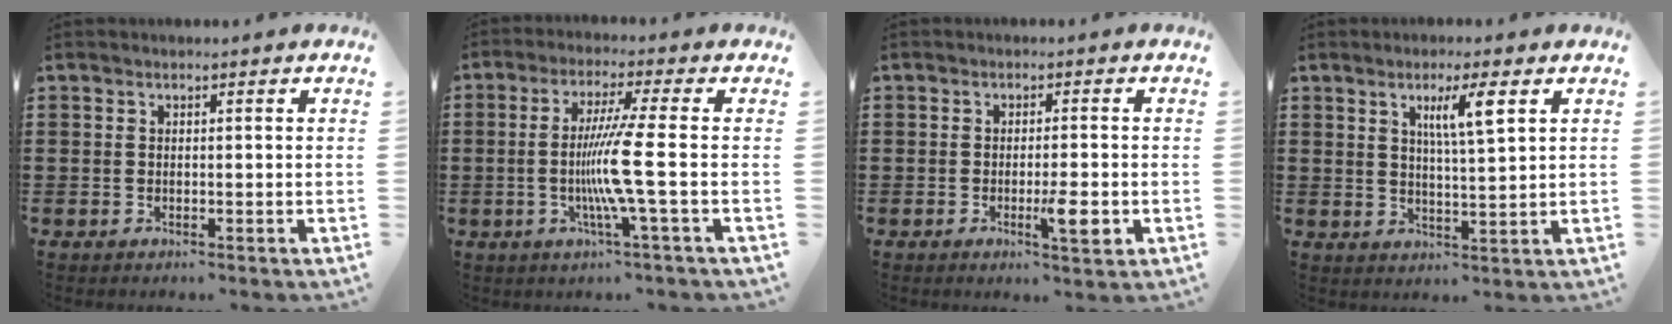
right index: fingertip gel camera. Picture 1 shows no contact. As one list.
[{"total": 8.9, "force": [-1.4, -1.0, 8.7], "torque": [-0.172, -0.023, -0.037]}, {"total": 4.9, "force": [-1.6, 0.8, 4.6], "torque": [-0.078, -0.008, -0.027]}, {"total": 5.4, "force": [2.5, 0.6, 4.7], "torque": [-0.092, 0.002, 0.037]}]